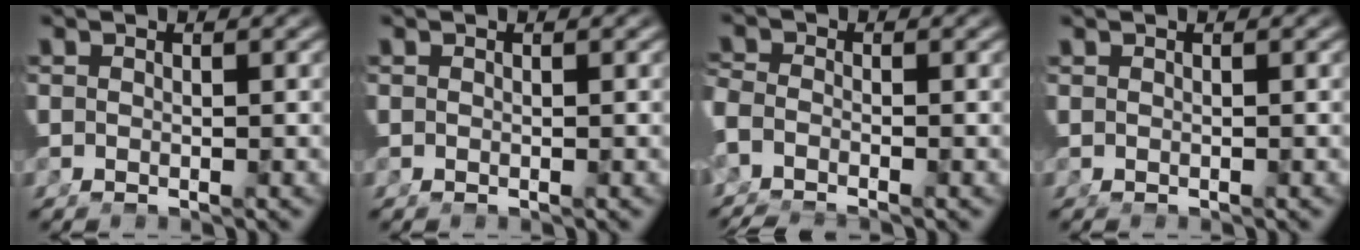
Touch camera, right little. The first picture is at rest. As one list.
[{"total": 0.0}, {"total": 2.8, "force": [-2.5, 0.8, 1.0], "torque": [-0.025, -0.014, -0.038]}, {"total": 0.0}]